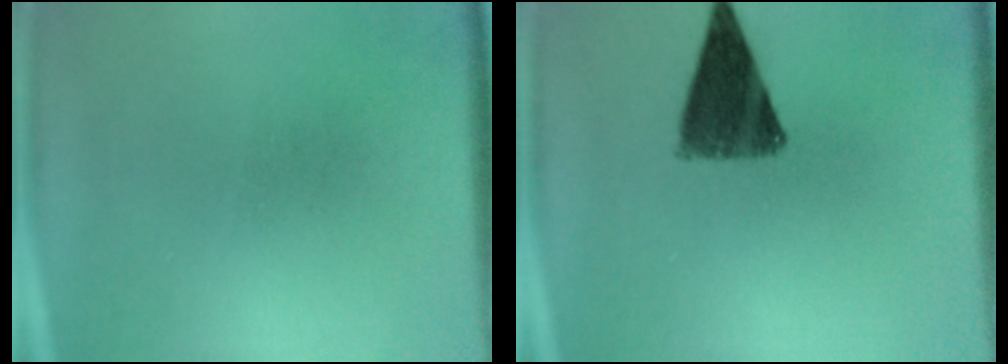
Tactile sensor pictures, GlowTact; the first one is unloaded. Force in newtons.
{"total": 10.1}